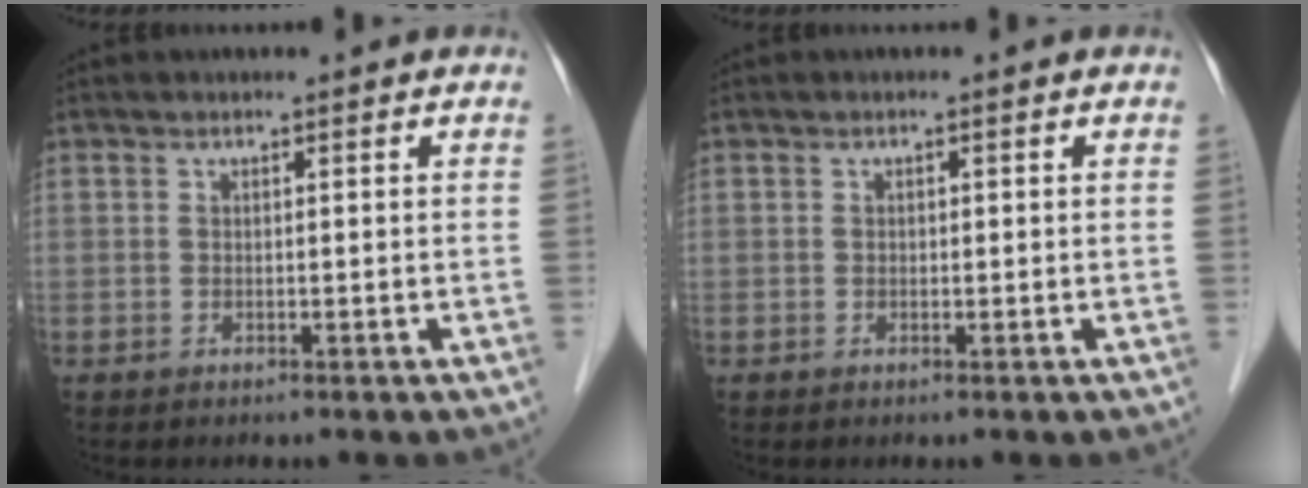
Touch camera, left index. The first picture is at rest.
{"total": 0.5, "force": [0.0, 0.5, 0.3], "torque": [-0.004, 0.004, -0.001]}